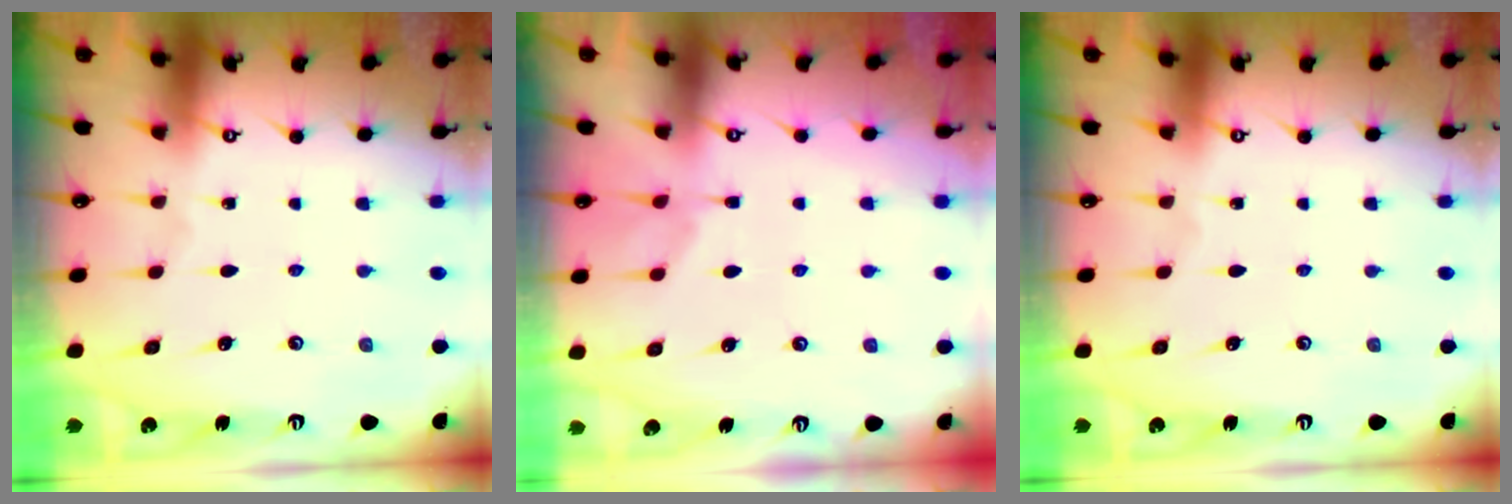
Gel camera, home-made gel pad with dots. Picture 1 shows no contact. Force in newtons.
{"total": 1.2, "press": 0.6, "slide": 1.1}
{"total": 0.0}